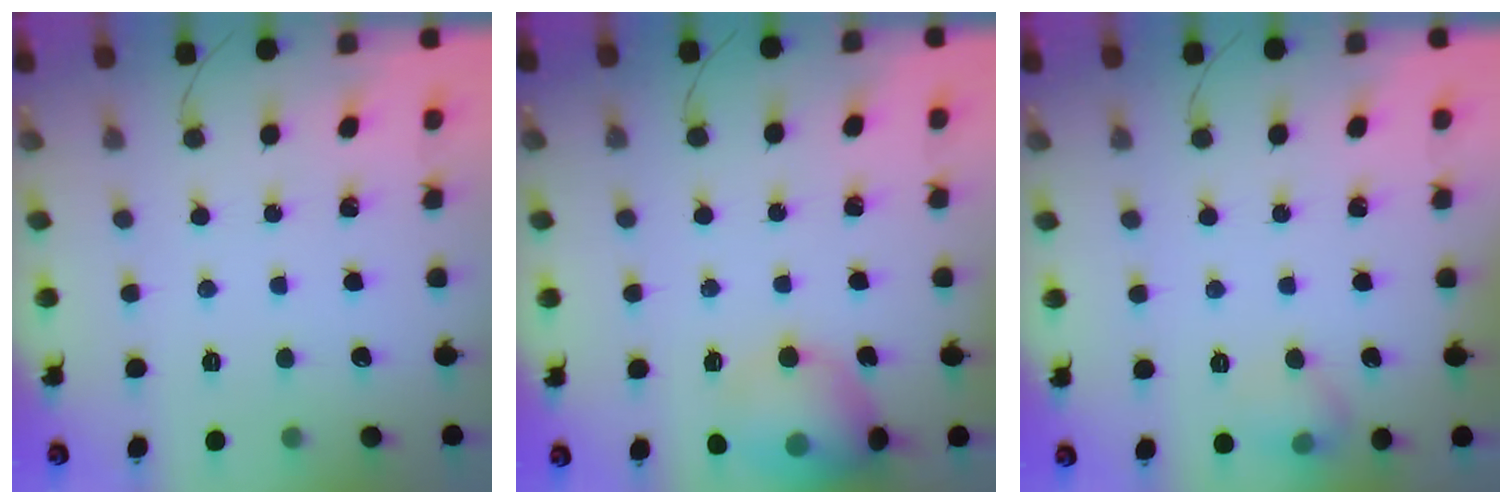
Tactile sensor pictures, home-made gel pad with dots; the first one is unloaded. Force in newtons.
{"total": 13.5, "press": 13.3, "slide": 2.3}
{"total": 6.3, "press": 6.2, "slide": 1.4}